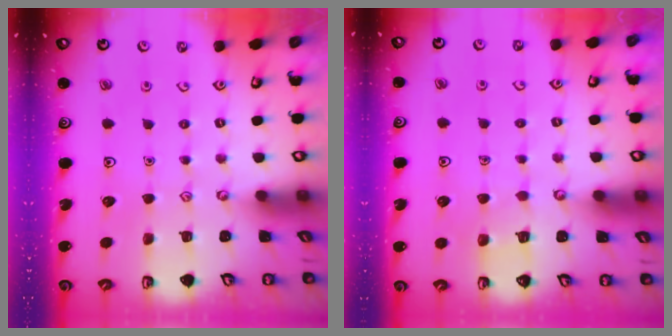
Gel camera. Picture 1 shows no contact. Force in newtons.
{"total": 2.6, "press": 2.6, "slide": 0.2}